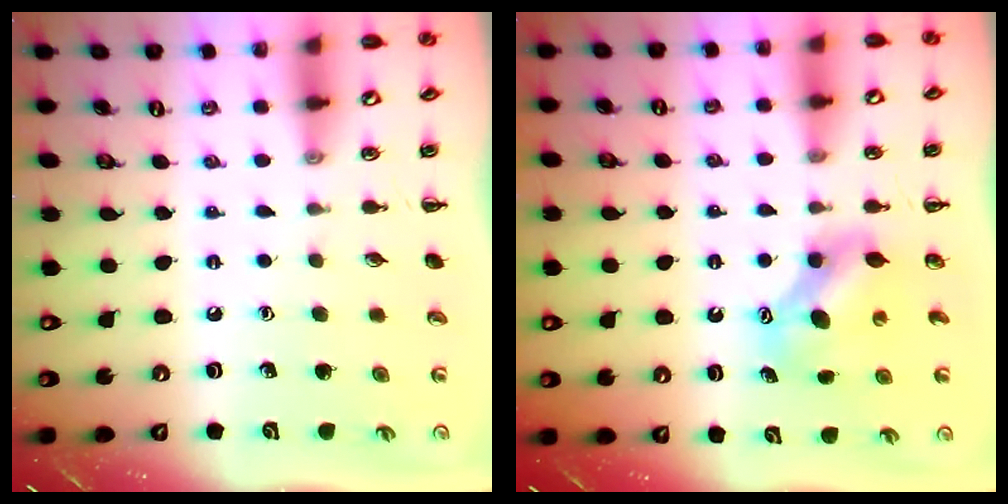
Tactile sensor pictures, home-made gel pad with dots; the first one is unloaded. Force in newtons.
{"total": 7.7, "press": 7.7, "slide": 0.6}